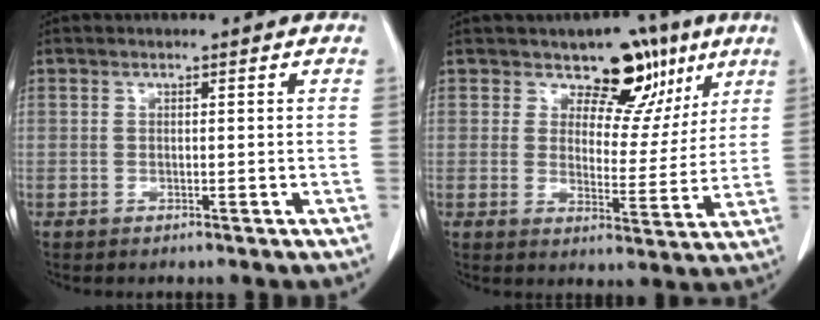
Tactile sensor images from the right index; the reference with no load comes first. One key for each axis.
{"total": 8.5, "fx": 5.7, "fy": 5.1, "fz": 3.7, "tx": -0.027, "ty": -0.004, "tz": 0.077}